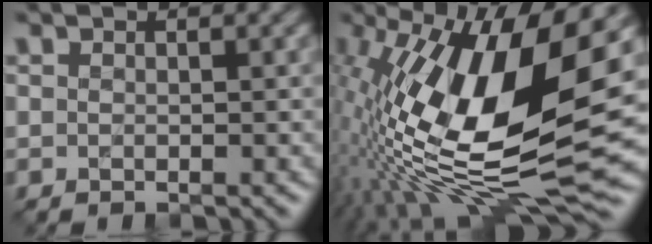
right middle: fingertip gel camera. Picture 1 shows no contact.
{"total": 17.8, "force": [2.5, 7.2, 16.1], "torque": [-0.298, 0.000, 0.037]}